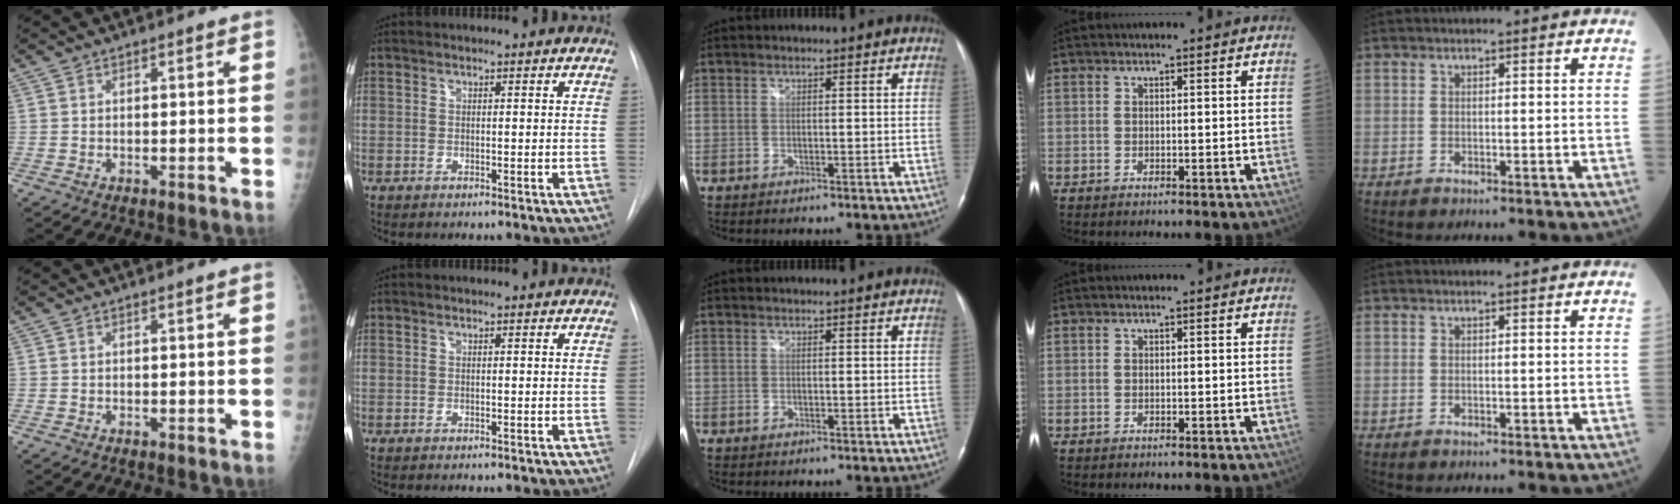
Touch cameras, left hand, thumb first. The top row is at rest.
{}